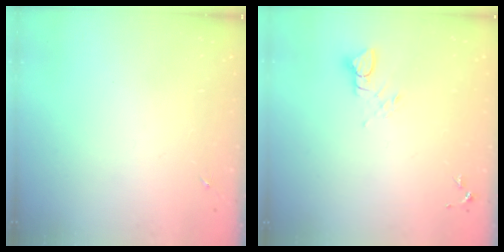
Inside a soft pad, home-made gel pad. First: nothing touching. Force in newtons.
{"total": 3.8, "press": 3.7, "slide": 0.4}